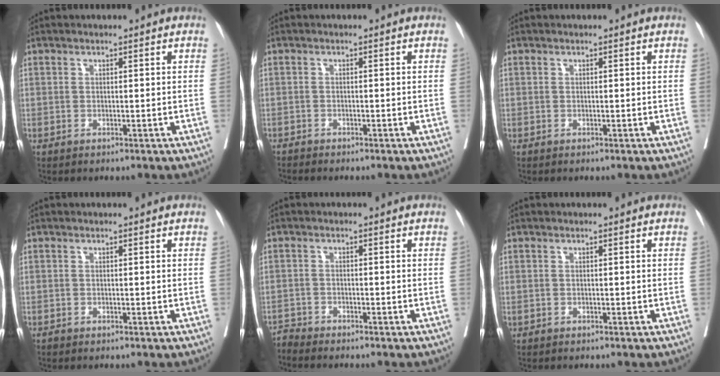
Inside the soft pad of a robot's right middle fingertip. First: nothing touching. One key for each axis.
{"total": 1.0, "fx": -1.0, "fy": 0.0, "fz": -0.1, "tx": -0.001, "ty": -0.003, "tz": -0.021}
{"total": 0.0}
{"total": 0.0}
{"total": 2.3, "fx": -2.1, "fy": -0.6, "fz": -0.7, "tx": 0.017, "ty": -0.014, "tz": -0.042}
{"total": 0.0}